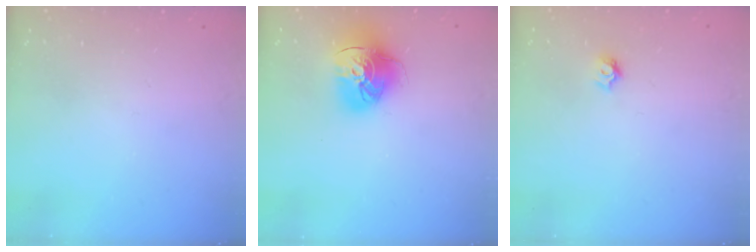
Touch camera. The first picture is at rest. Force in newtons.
{"total": 15.6, "press": 15.5, "slide": 1.7}
{"total": 4.2, "press": 4.2, "slide": 0.4}